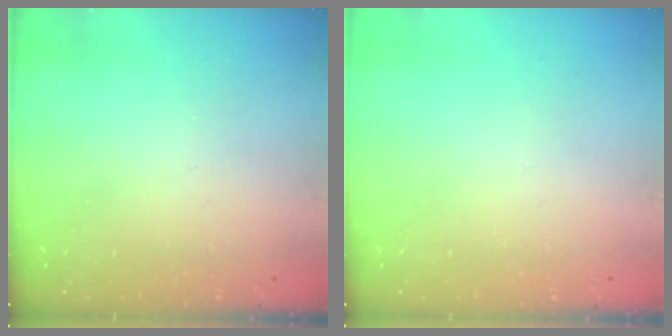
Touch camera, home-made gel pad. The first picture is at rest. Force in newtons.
{"total": 0.0}